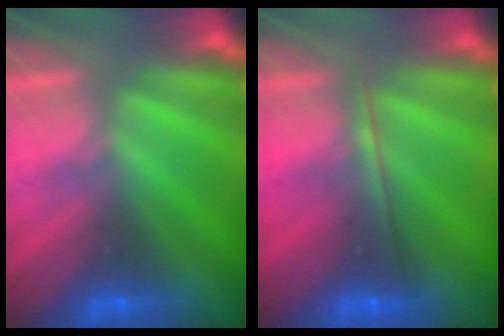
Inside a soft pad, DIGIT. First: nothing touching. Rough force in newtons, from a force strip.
{"total": 1.8}